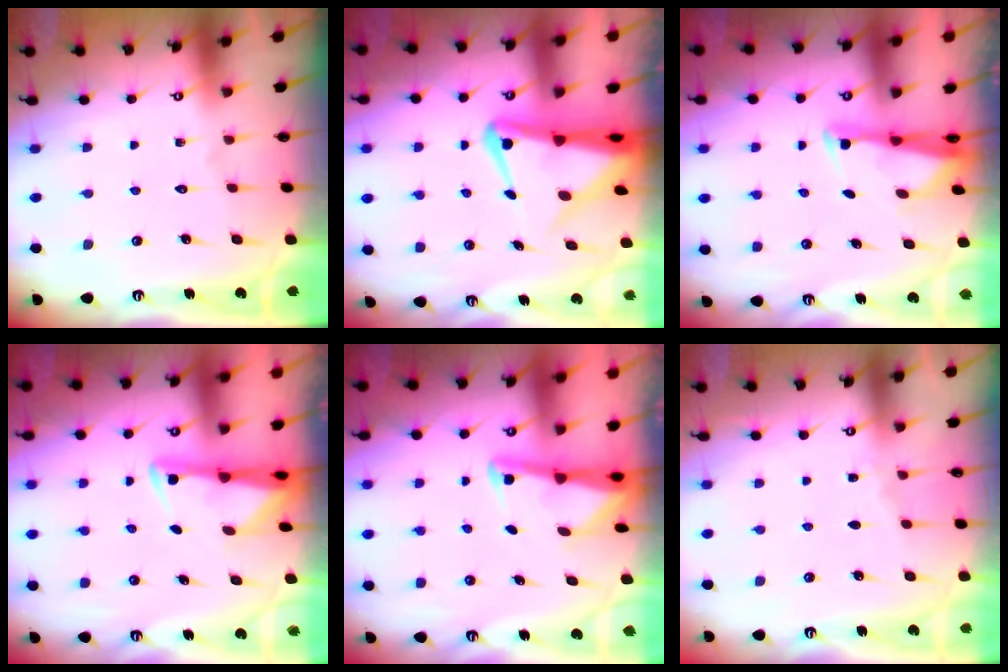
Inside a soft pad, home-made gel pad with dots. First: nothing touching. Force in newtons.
{"total": 6.0, "press": 5.9, "slide": 1.0}
{"total": 2.7, "press": 2.6, "slide": 0.7}
{"total": 3.0, "press": 2.9, "slide": 0.5}
{"total": 3.0, "press": 3.0, "slide": 0.3}
{"total": 2.7, "press": 2.7, "slide": 0.4}